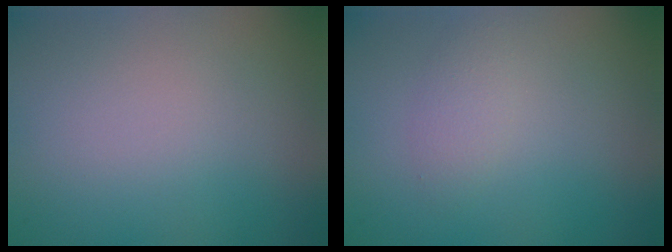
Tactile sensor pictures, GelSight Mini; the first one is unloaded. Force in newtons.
{"total": 1.3, "press": 1.3, "slide": 0.1}